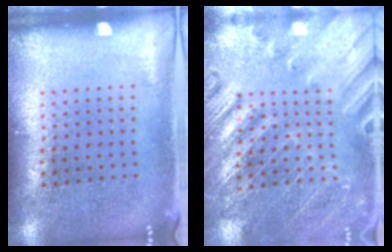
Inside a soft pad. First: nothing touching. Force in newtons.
{"total": 2.5, "press": 2.5, "slide": 0.2}